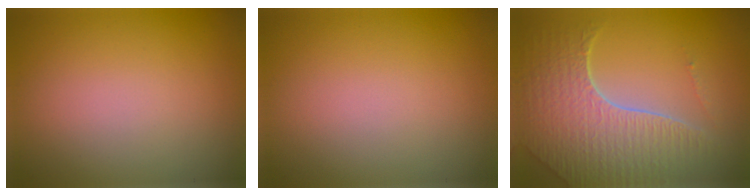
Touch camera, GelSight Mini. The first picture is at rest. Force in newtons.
{"total": 0.0}
{"total": 7.4, "press": 5.3, "slide": 5.2}